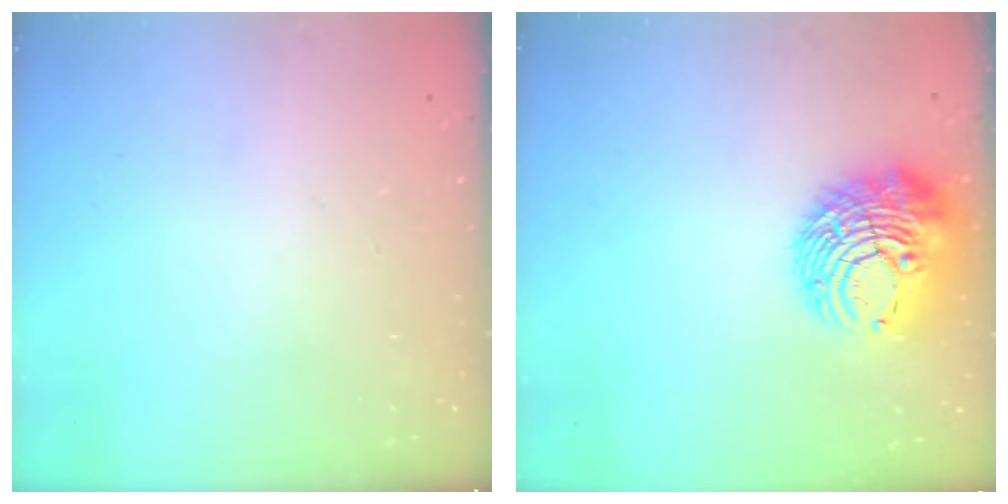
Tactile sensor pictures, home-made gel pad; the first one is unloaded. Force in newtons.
{"total": 12.9, "press": 12.8, "slide": 1.5}